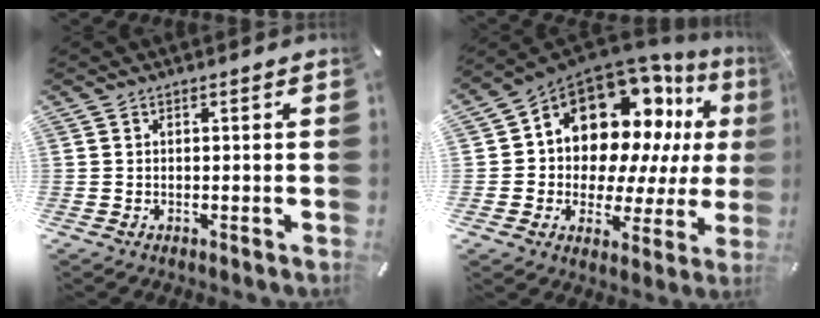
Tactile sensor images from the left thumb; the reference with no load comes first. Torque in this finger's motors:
{"motor_torque": [1.51, 3.08, 2.36, -0.41, 0.24]}